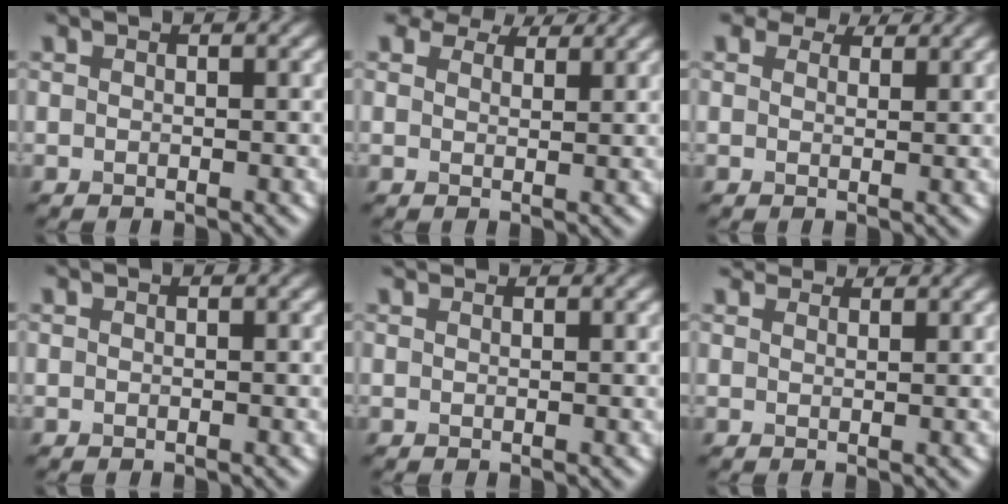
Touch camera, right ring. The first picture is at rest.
{"total": 5.0, "force": [4.2, 2.1, 1.7], "torque": [-0.042, -0.004, 0.065]}
{"total": 3.3, "force": [2.7, 1.5, 1.2], "torque": [-0.026, -0.004, 0.037]}
{"total": 0.0}
{"total": 1.2, "force": [1.1, 0.1, 0.3], "torque": [-0.011, -0.002, 0.013]}
{"total": 3.8, "force": [3.4, 1.2, 1.2], "torque": [-0.027, -0.005, 0.053]}